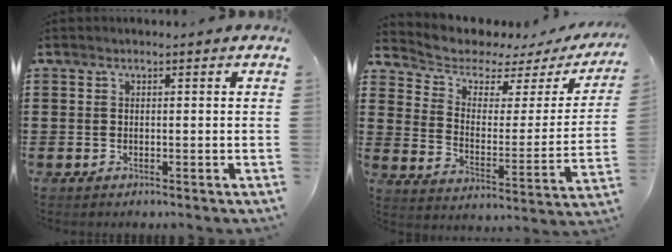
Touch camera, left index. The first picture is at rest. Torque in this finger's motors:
{"motor_torque": [2.14, 0.00, -0.50, -0.21]}